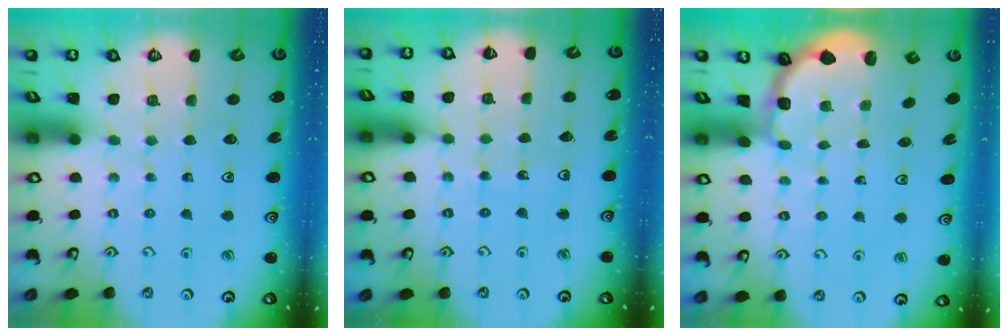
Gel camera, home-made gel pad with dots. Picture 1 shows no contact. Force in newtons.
{"total": 2.7, "press": 2.7, "slide": 0.3}
{"total": 1.9, "press": 1.8, "slide": 0.7}